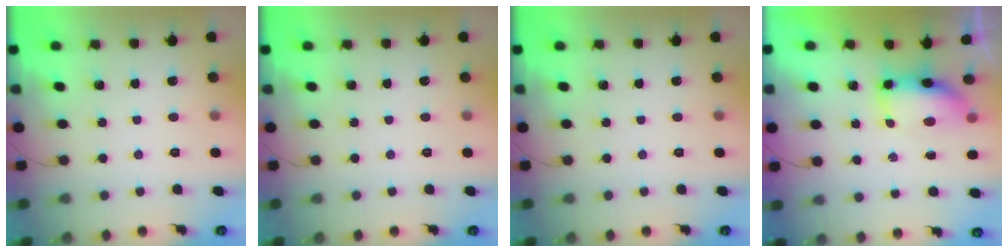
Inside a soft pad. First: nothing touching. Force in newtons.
{"total": 0.0}
{"total": 0.0}
{"total": 7.5, "press": 7.4, "slide": 1.4}